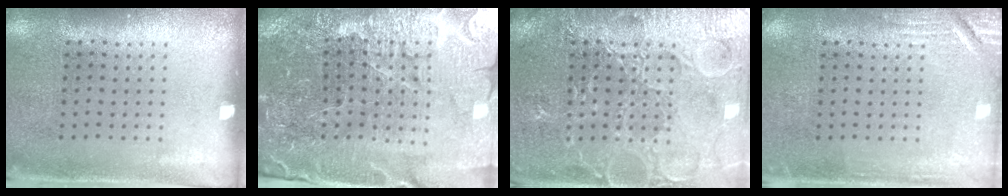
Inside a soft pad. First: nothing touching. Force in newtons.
{"total": 4.8, "press": 4.6, "slide": 1.3}
{"total": 6.5, "press": 6.4, "slide": 0.9}
{"total": 2.5, "press": 2.5, "slide": 0.4}